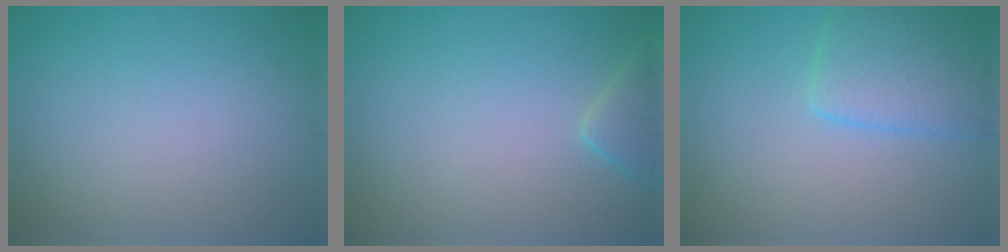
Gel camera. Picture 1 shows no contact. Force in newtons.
{"total": 2.0, "press": 2.0, "slide": 0.2}
{"total": 4.6, "press": 4.6, "slide": 0.5}